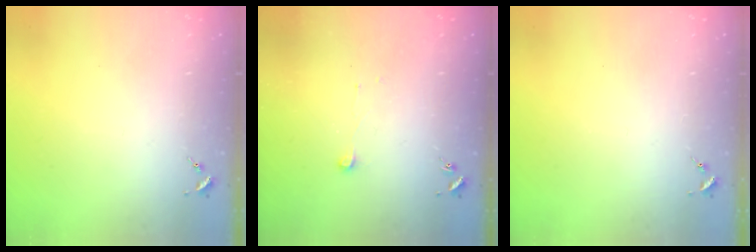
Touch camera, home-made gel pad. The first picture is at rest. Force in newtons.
{"total": 3.8, "press": 3.8, "slide": 0.3}
{"total": 0.0}